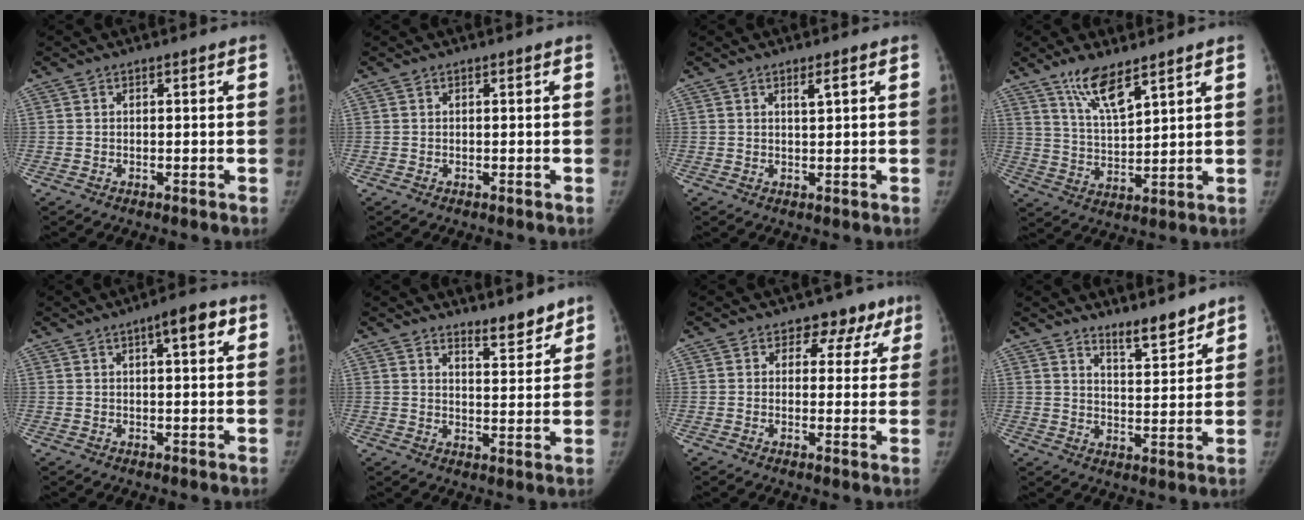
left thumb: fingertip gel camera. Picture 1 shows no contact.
{"total": 0.0}
{"total": 1.4, "force": [0.8, 0.1, 1.2], "torque": [-0.019, -0.005, 0.013]}
{"total": 8.7, "force": [6.1, 2.1, 5.8], "torque": [-0.102, -0.037, 0.123]}
{"total": 5.3, "force": [2.2, 1.6, 4.5], "torque": [-0.052, 0.004, 0.024]}
{"total": 5.4, "force": [4.8, 1.3, 2.0], "torque": [-0.011, -0.043, 0.077]}
{"total": 6.1, "force": [3.6, 4.7, 1.6], "torque": [0.025, -0.008, 0.031]}
{"total": 6.4, "force": [5.6, 1.4, 2.8], "torque": [-0.028, -0.051, 0.094]}